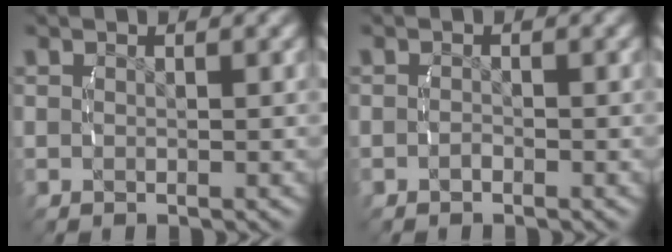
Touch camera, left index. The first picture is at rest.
{"total": 0.6, "force": [-0.6, 0.0, 0.1], "torque": [-0.005, -0.003, -0.010]}